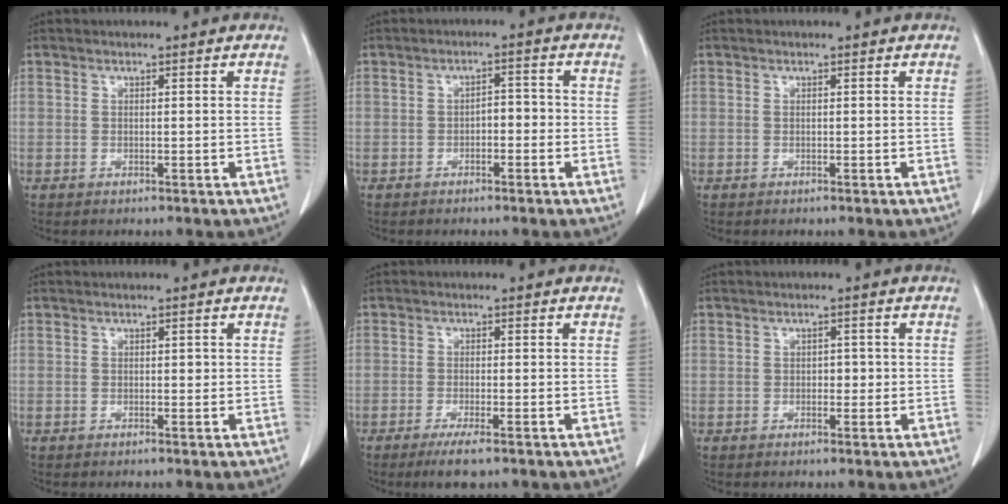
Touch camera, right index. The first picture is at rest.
{"total": 2.5, "force": [-0.9, 1.2, 2.0], "torque": [-0.024, 0.012, -0.014]}
{"total": 0.0}
{"total": 0.7, "force": [0.1, 0.4, 0.5], "torque": [-0.004, 0.001, 0.001]}
{"total": 3.6, "force": [-2.5, 0.3, 2.6], "torque": [-0.047, -0.009, -0.042]}
{"total": 1.4, "force": [-0.2, 1.0, 1.0], "torque": [-0.008, 0.004, -0.003]}